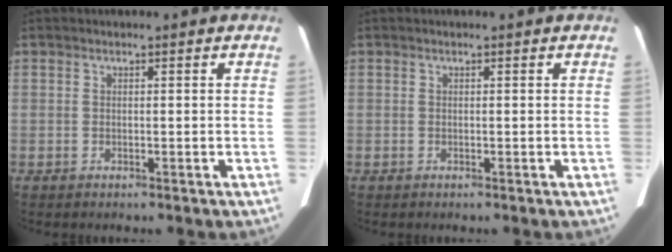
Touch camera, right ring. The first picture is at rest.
{"total": 0.0}